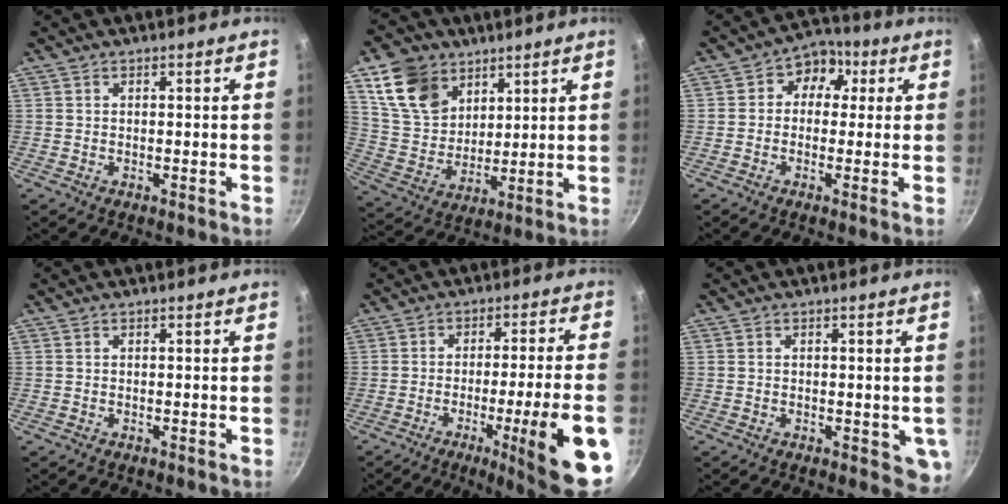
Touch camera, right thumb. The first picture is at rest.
{"total": 14.5, "force": [7.9, 10.3, 6.5], "torque": [-0.090, -0.026, 0.160]}
{"total": 6.6, "force": [0.9, 5.6, 3.3], "torque": [-0.008, 0.012, -0.007]}
{"total": 0.0}
{"total": 16.8, "force": [-6.7, 1.3, 15.3], "torque": [-0.199, 0.025, -0.091]}
{"total": 4.7, "force": [-0.7, 2.6, 3.9], "torque": [-0.031, -0.008, -0.007]}